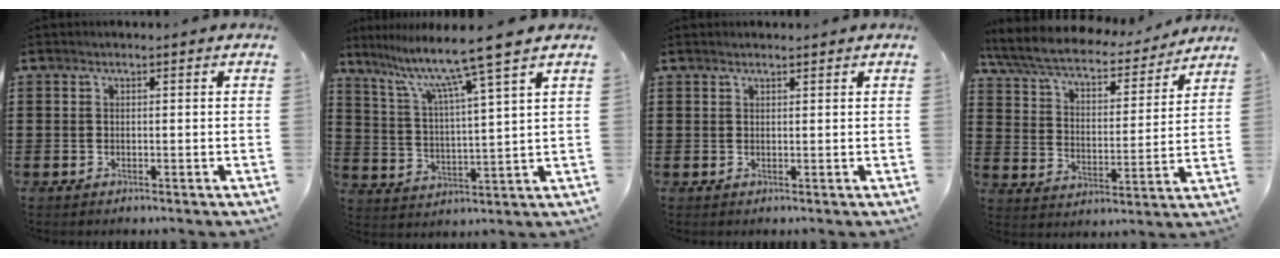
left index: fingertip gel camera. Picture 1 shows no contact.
{"total": 9.8, "force": [7.7, -1.1, 5.9], "torque": [-0.142, -0.043, 0.122]}
{"total": 0.8, "force": [0.8, 0.0, 0.3], "torque": [-0.006, 0.000, 0.015]}
{"total": 6.9, "force": [6.1, 1.1, 3.0], "torque": [-0.085, -0.041, 0.103]}